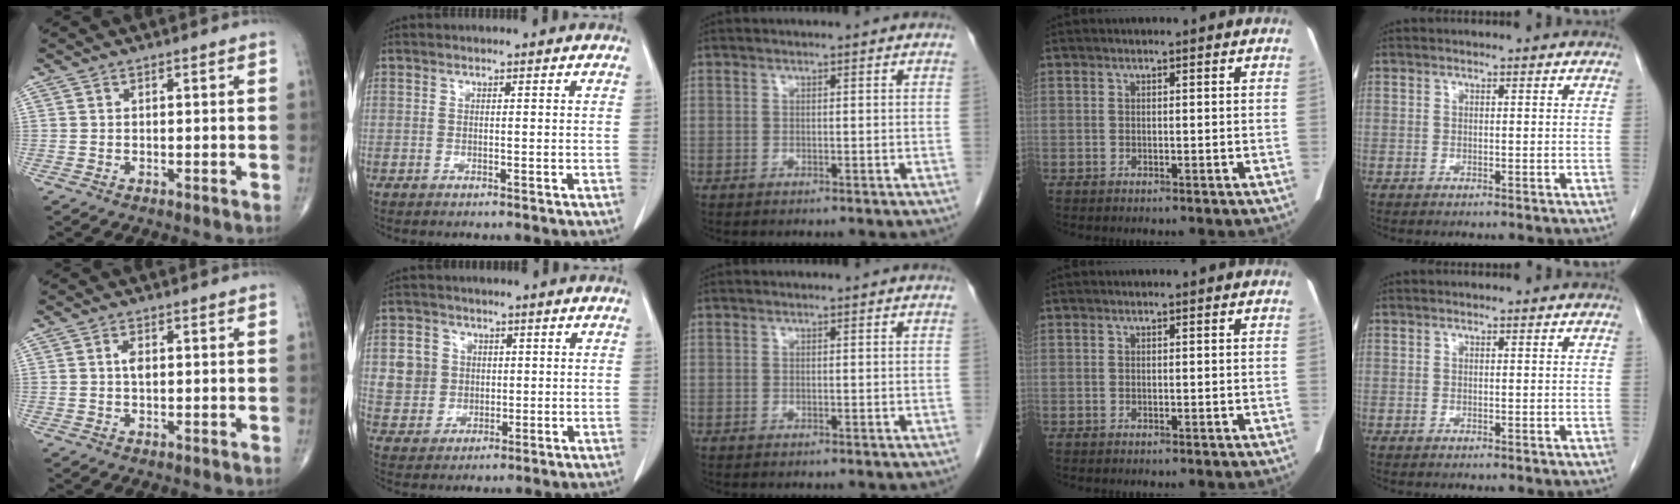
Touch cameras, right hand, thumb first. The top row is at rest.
{"thumb": {"total": 2.1, "force": [0.3, 1.1, 1.7], "torque": [-0.027, 0.001, 0.003]}, "index": {"total": 6.4, "force": [1.3, 6.1, 1.4], "torque": [-0.031, 0.016, 0.032]}}